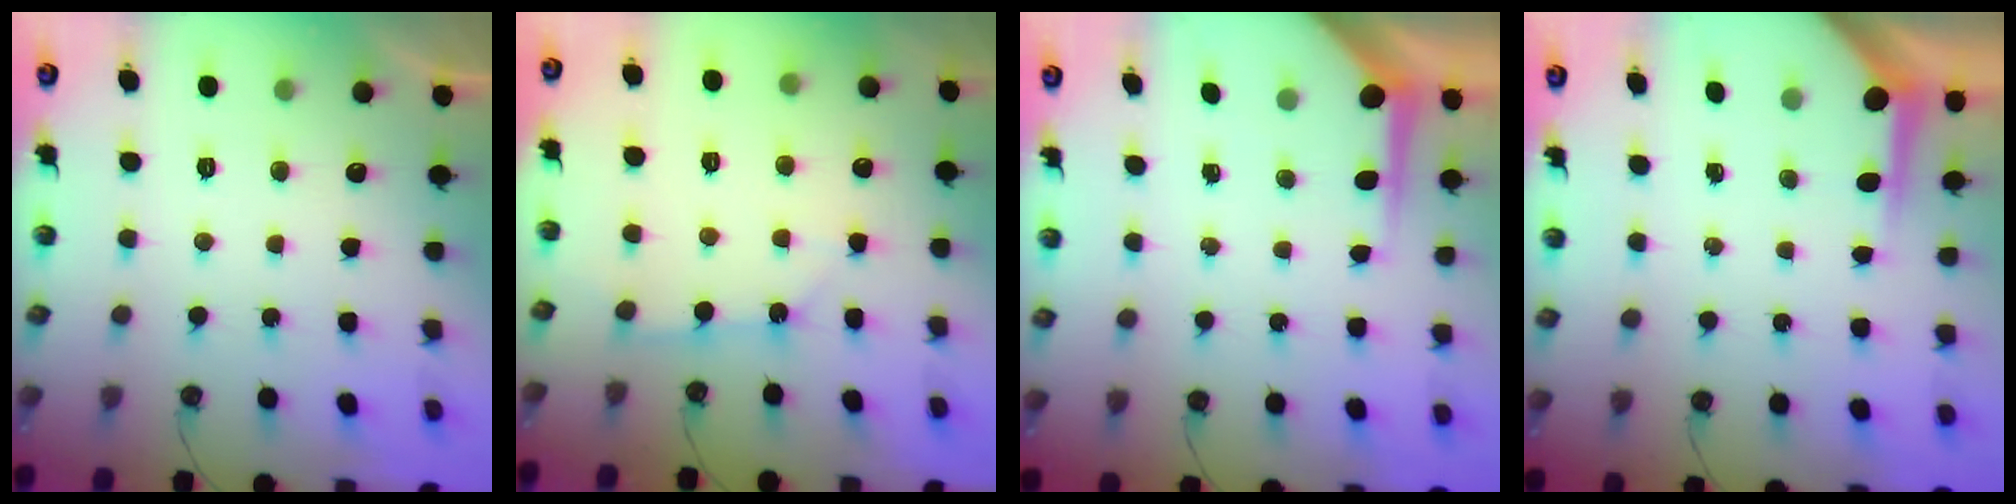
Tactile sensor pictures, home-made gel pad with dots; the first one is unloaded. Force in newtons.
{"total": 3.1, "press": 3.1, "slide": 0.1}
{"total": 5.4, "press": 5.4, "slide": 0.2}
{"total": 4.0, "press": 4.0, "slide": 0.3}